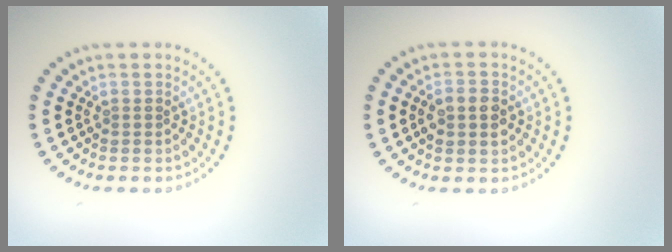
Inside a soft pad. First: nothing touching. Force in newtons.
{"total": 2.4, "press": 2.4, "slide": 0.1}